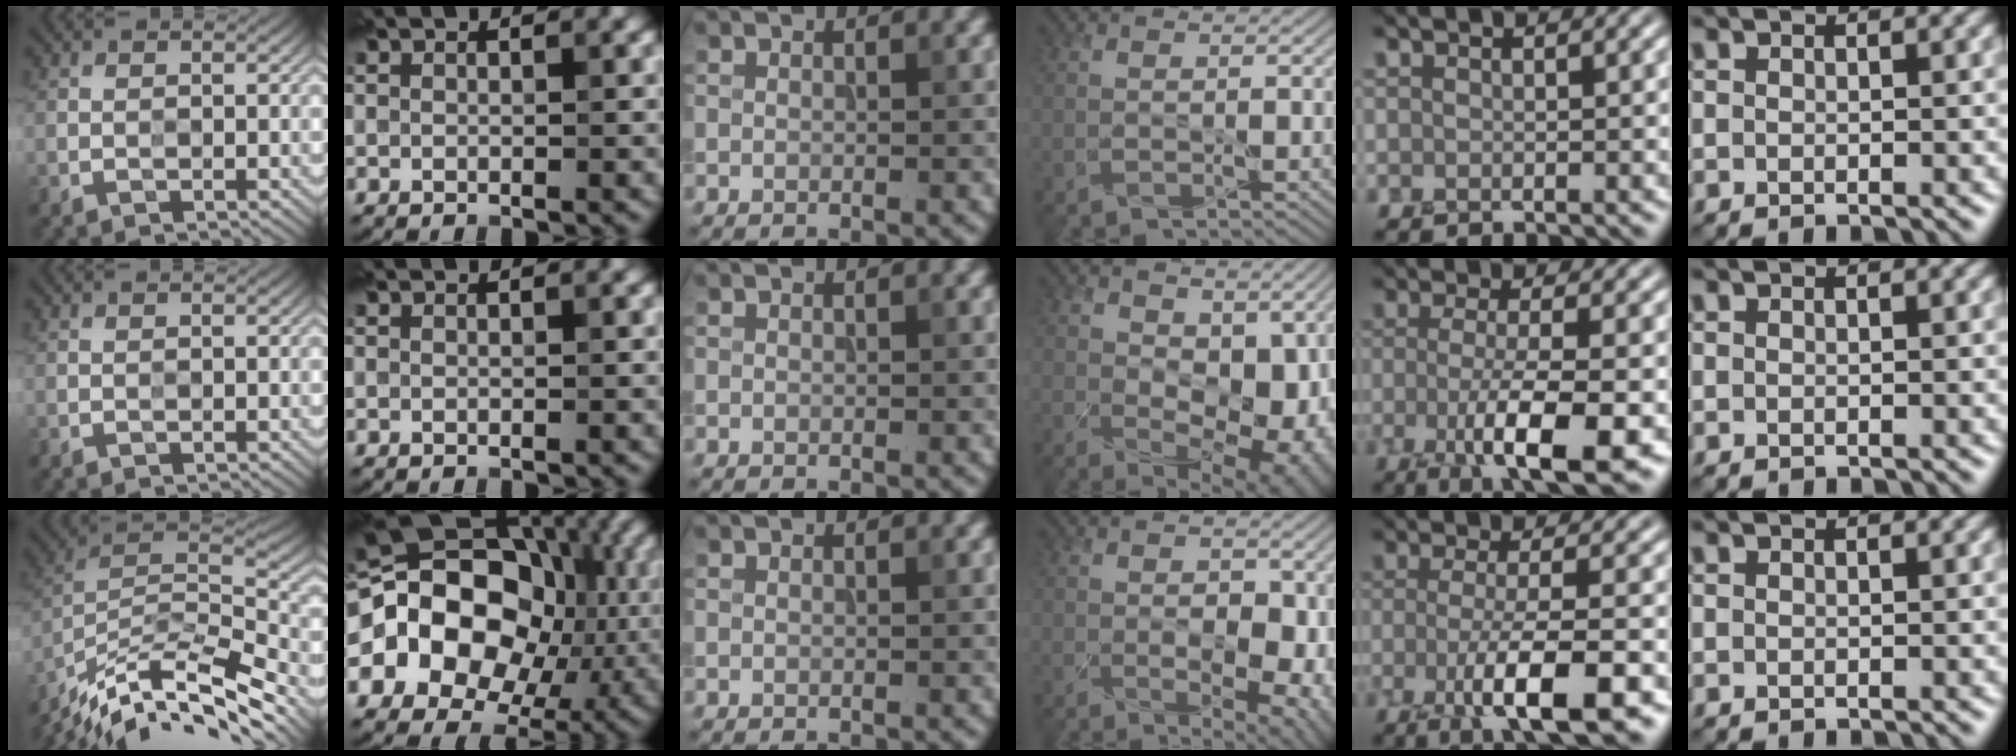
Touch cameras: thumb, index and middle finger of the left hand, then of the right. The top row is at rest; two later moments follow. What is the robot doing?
{"motion": "peel", "object": "sticker"}